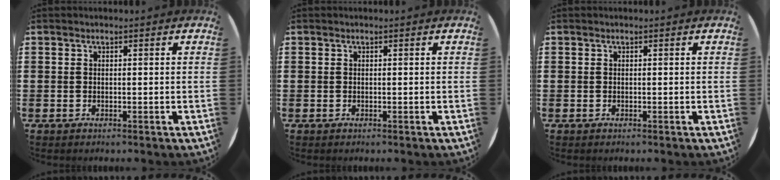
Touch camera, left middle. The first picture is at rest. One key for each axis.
{"total": 0.0}
{"total": 0.0}